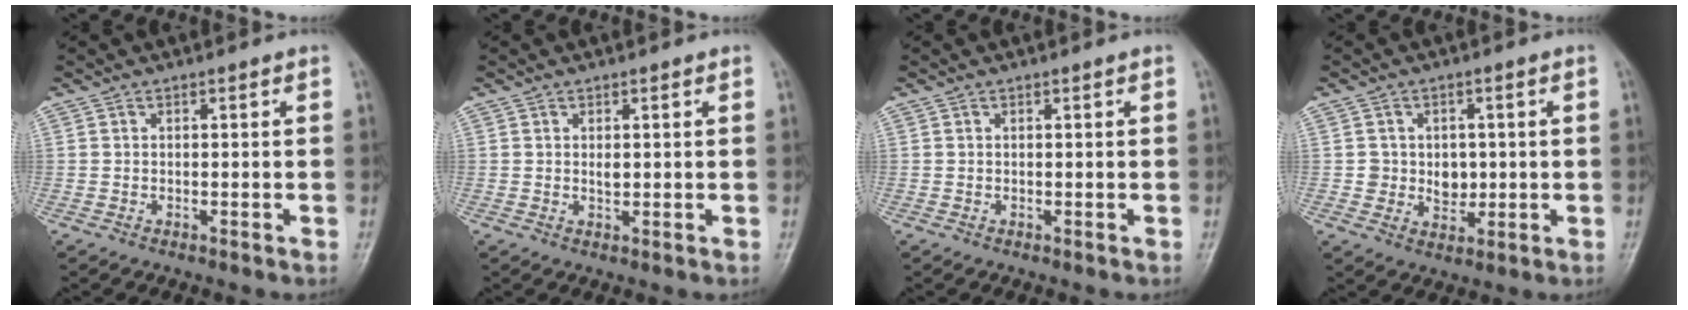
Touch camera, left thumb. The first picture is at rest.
{"total": 1.4, "force": [0.5, 0.7, 1.1], "torque": [-0.017, -0.004, 0.011]}
{"total": 0.0}
{"total": 5.0, "force": [0.2, 4.3, 2.5], "torque": [-0.008, 0.000, 0.008]}